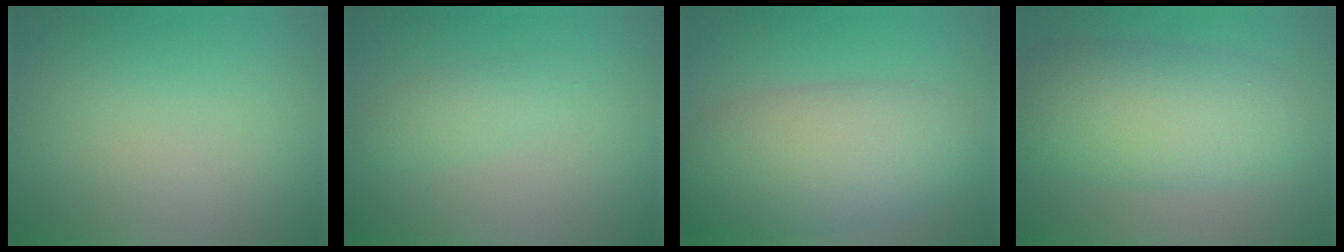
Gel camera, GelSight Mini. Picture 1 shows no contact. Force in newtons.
{"total": 1.5, "press": 1.5, "slide": 0.1}
{"total": 8.1, "press": 8.1, "slide": 0.6}
{"total": 7.7, "press": 7.7, "slide": 0.3}